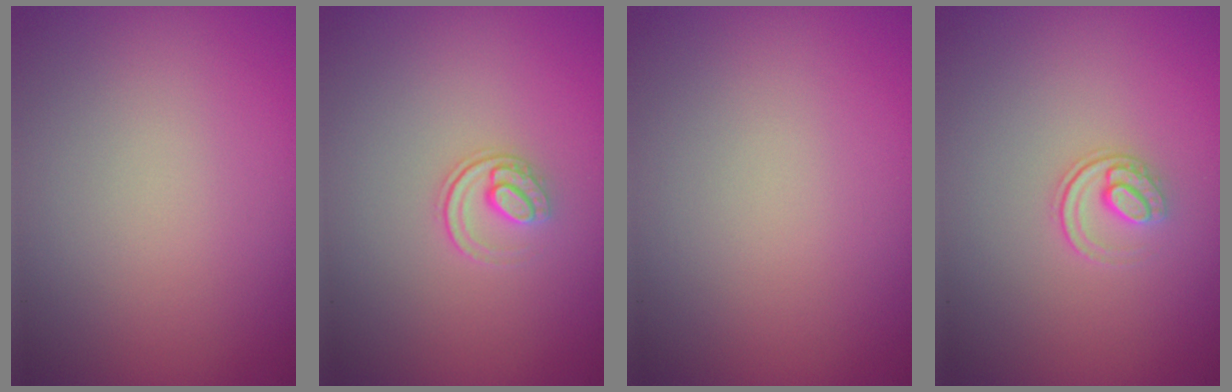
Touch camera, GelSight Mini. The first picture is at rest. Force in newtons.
{"total": 1.5, "press": 1.1, "slide": 1.1}
{"total": 0.0}
{"total": 1.5, "press": 1.1, "slide": 1.1}